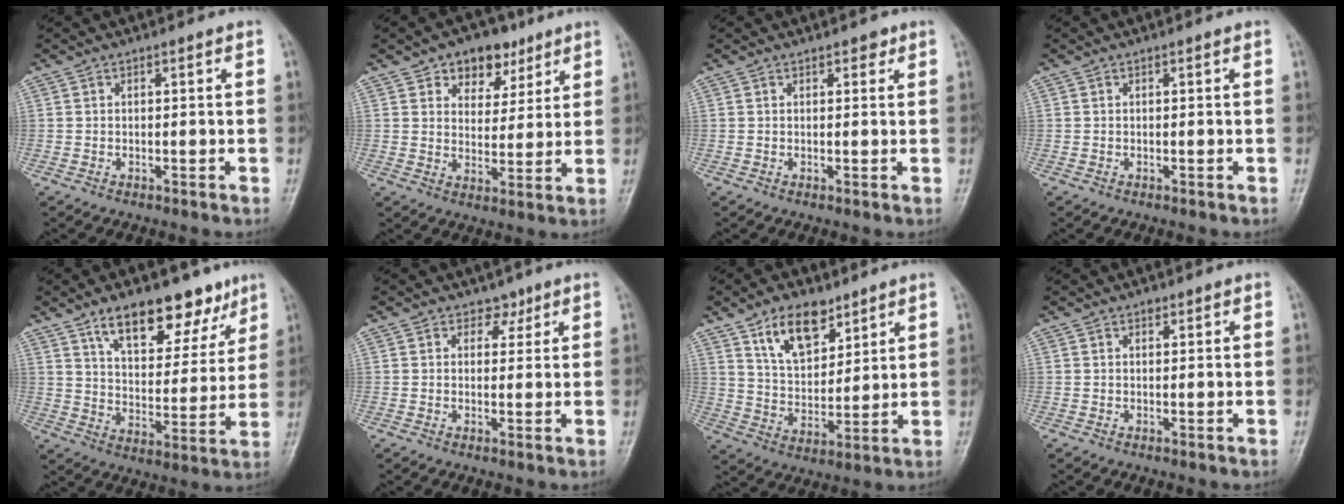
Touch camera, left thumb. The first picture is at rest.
{"total": 9.0, "force": [5.4, 6.1, 3.6], "torque": [-0.015, -0.020, 0.082]}
{"total": 1.4, "force": [0.9, 0.9, 0.6], "torque": [0.006, -0.003, 0.007]}
{"total": 0.0}
{"total": 16.0, "force": [10.5, 7.9, 9.1], "torque": [-0.075, -0.054, 0.165]}
{"total": 2.5, "force": [1.6, 1.9, 0.4], "torque": [0.018, -0.007, 0.016]}
{"total": 11.3, "force": [7.1, 6.1, 6.4], "torque": [-0.082, -0.043, 0.133]}
{"total": 1.0, "force": [0.7, 0.6, 0.3], "torque": [0.001, -0.004, 0.007]}